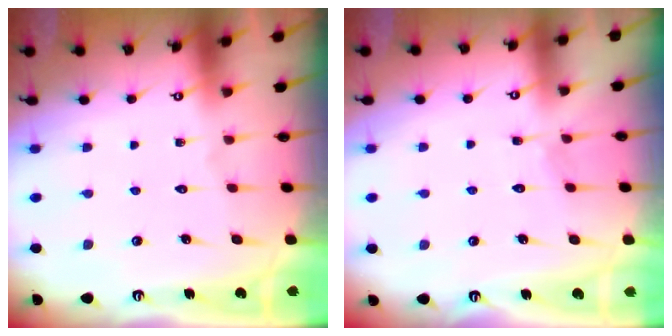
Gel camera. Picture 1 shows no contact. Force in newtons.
{"total": 3.3, "press": 3.3, "slide": 0.4}